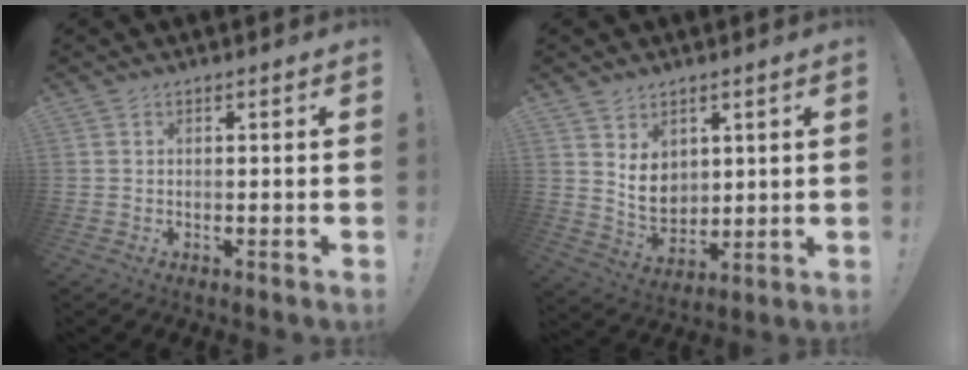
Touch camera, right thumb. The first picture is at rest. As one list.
[{"total": 8.6, "force": [3.9, 6.8, 3.4], "torque": [-0.042, -0.033, 0.081]}]